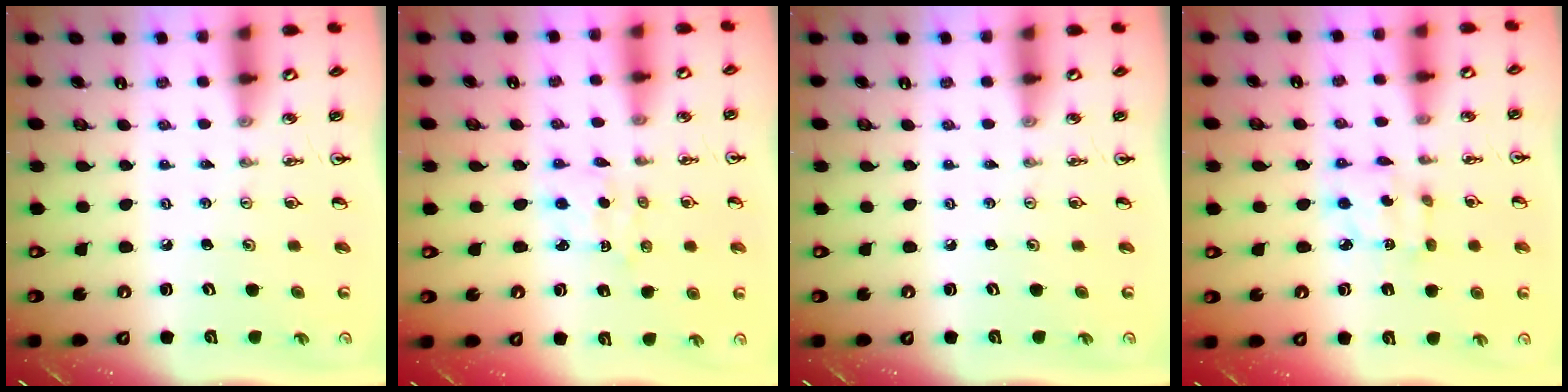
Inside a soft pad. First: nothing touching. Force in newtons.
{"total": 1.8, "press": 1.6, "slide": 0.6}
{"total": 0.0}
{"total": 4.4, "press": 4.4, "slide": 0.2}